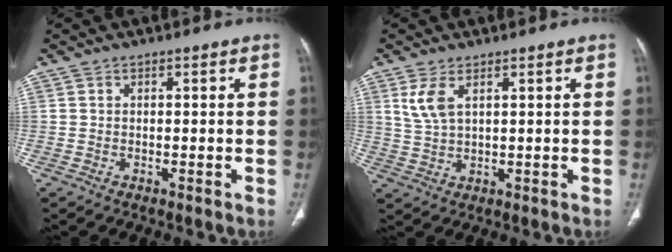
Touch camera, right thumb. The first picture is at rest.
{"total": 4.8, "force": [2.2, 2.1, 3.7], "torque": [-0.085, -0.004, 0.057]}